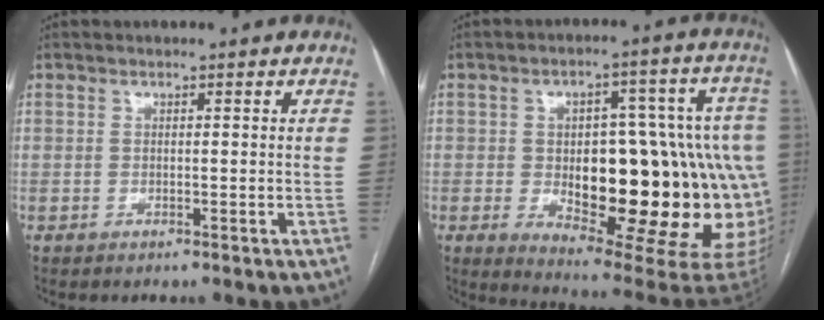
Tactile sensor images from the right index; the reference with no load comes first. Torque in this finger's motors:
{"motor_torque": [1.45, -0.69, 0.87, 0.21]}